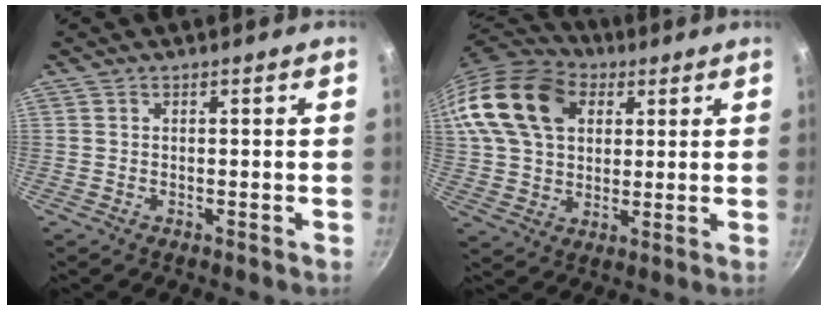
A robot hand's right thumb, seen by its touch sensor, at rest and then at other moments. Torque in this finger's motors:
{"motor_torque": [1.58, 3.39, 0.82, -0.57, 0.20]}